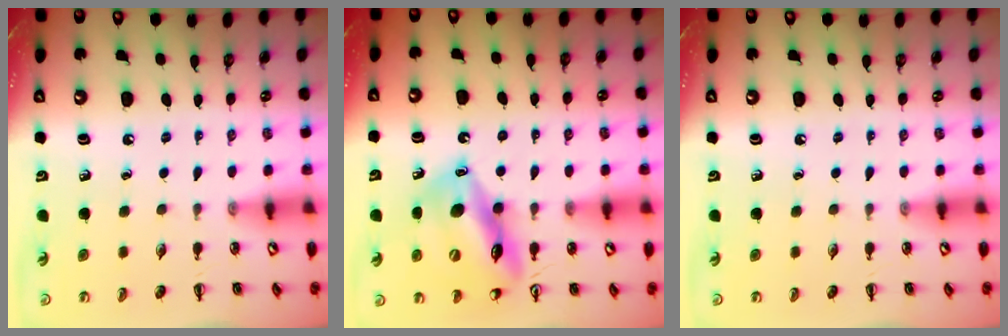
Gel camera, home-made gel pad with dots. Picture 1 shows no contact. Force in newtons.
{"total": 15.9, "press": 15.6, "slide": 3.0}
{"total": 0.0}